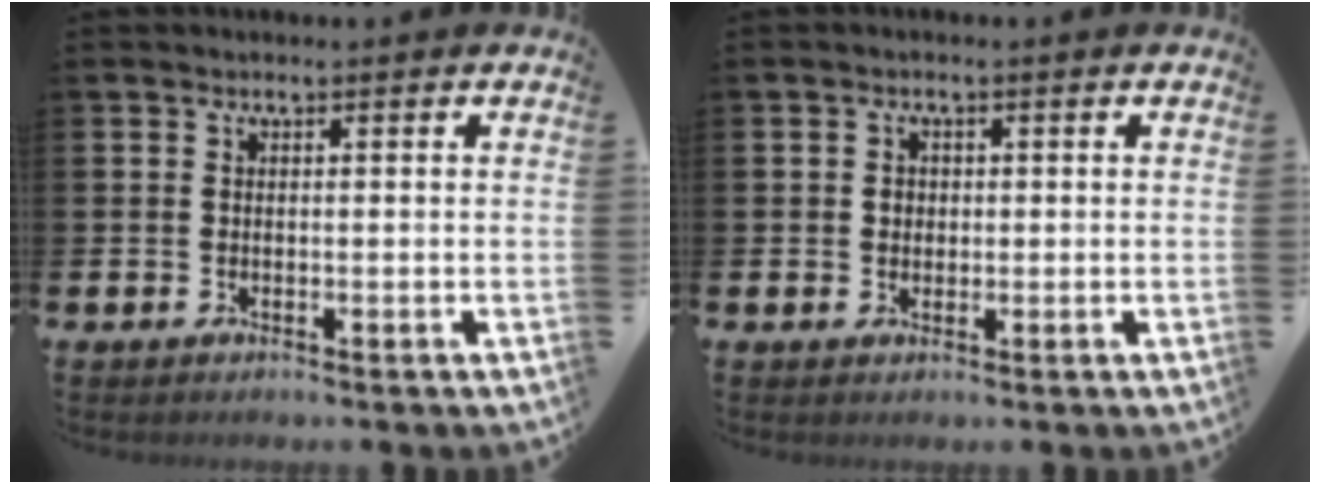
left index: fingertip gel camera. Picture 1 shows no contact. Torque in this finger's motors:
{"motor_torque": [0.14, 0.04, 0.00, 0.00]}